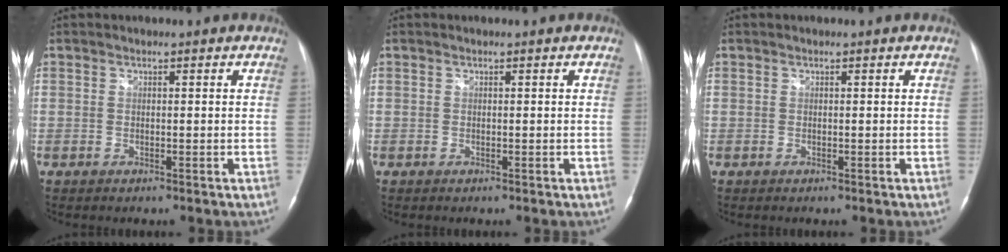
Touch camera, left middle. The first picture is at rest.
{"total": 0.0}
{"total": 0.0}